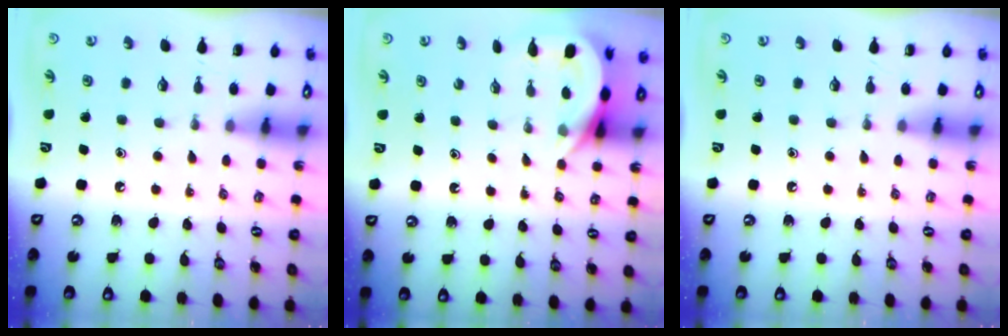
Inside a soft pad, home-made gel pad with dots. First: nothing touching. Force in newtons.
{"total": 5.4, "press": 5.4, "slide": 0.3}
{"total": 0.0}